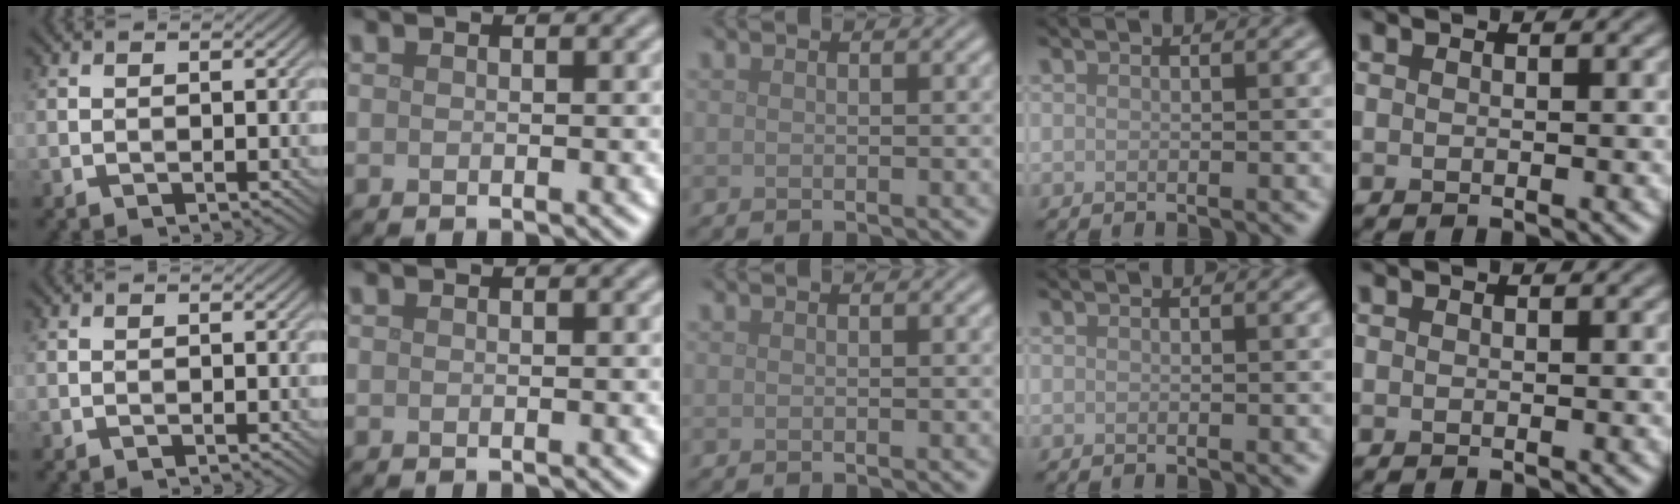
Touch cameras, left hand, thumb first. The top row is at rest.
{}